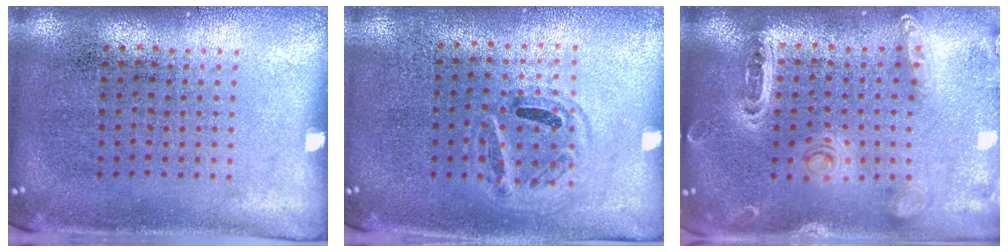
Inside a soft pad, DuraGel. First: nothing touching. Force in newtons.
{"total": 1.0, "press": 0.9, "slide": 0.3}
{"total": 1.4, "press": 1.3, "slide": 0.2}